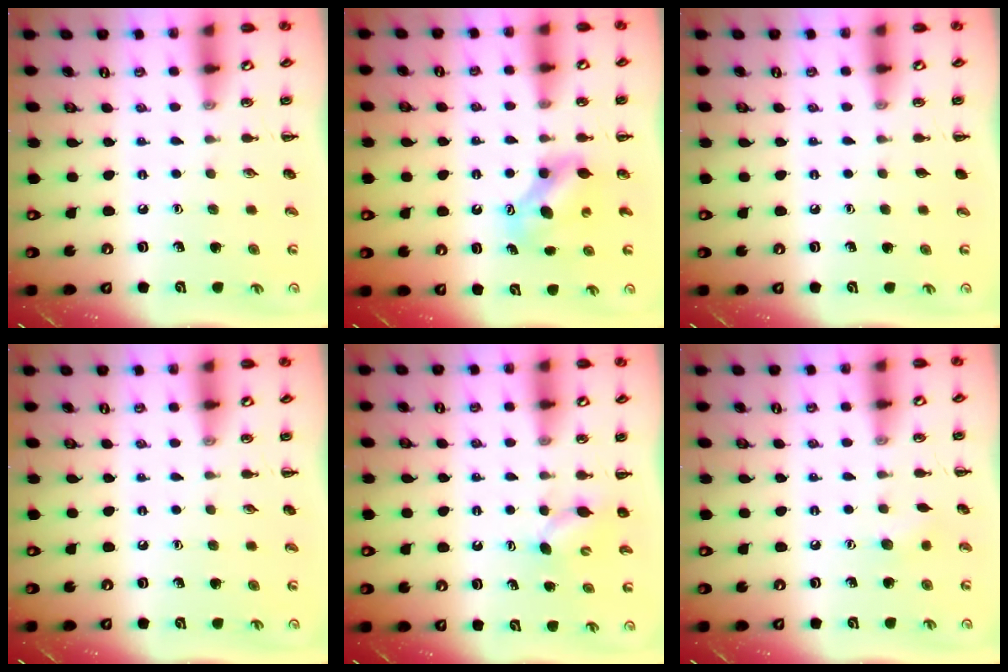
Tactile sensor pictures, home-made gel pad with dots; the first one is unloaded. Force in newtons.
{"total": 7.4, "press": 7.4, "slide": 0.5}
{"total": 0.0}
{"total": 0.0}
{"total": 4.0, "press": 3.9, "slide": 0.9}
{"total": 4.6, "press": 4.5, "slide": 1.2}